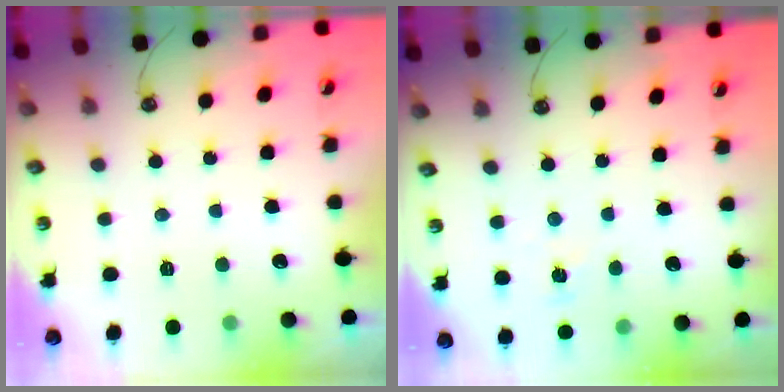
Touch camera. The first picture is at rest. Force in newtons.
{"total": 3.9, "press": 3.9, "slide": 0.4}